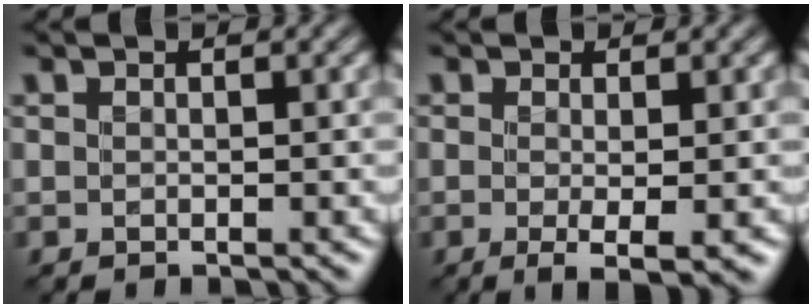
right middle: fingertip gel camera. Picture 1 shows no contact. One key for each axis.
{"total": 2.8, "fx": -0.5, "fy": 0.7, "fz": 2.6, "tx": -0.049, "ty": -0.007, "tz": -0.008}